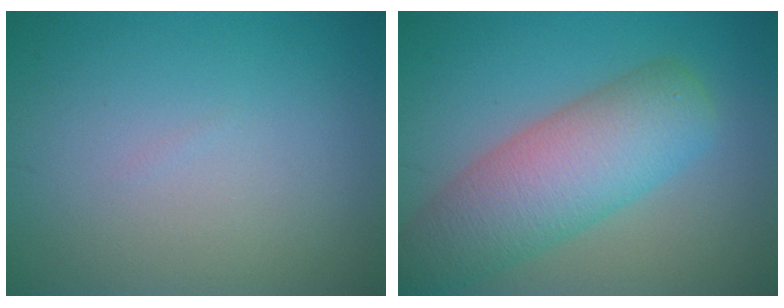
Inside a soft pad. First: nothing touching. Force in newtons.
{"total": 8.0, "press": 8.0, "slide": 0.4}